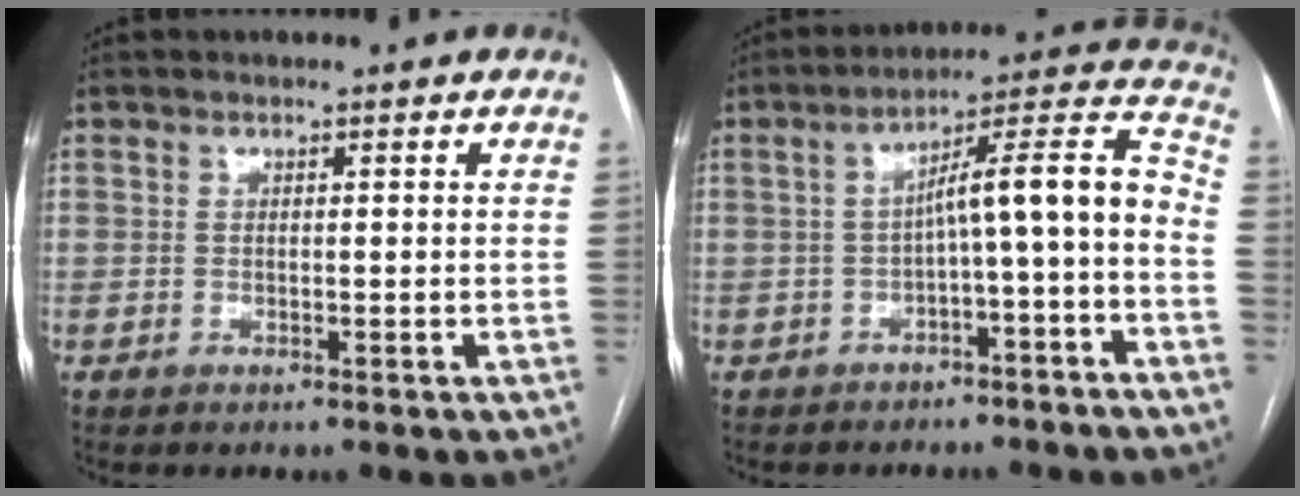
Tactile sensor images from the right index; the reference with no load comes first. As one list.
[{"total": 11.1, "force": [-3.1, 0.8, 10.6], "torque": [-0.145, 0.047, -0.043]}]